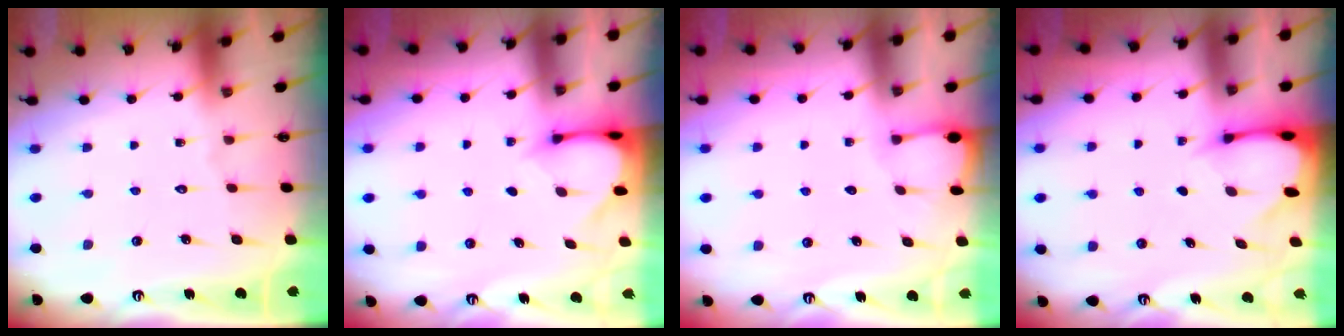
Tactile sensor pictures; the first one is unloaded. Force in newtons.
{"total": 3.2, "press": 3.2, "slide": 0.3}
{"total": 2.0, "press": 2.0, "slide": 0.2}
{"total": 2.7, "press": 2.7, "slide": 0.3}